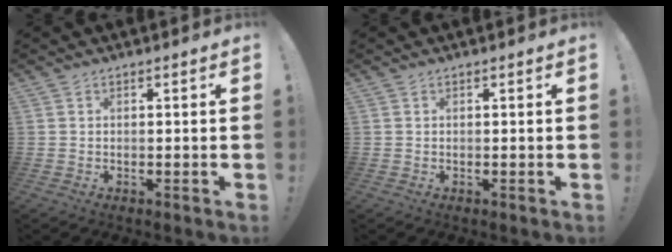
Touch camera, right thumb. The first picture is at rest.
{"total": 0.0}